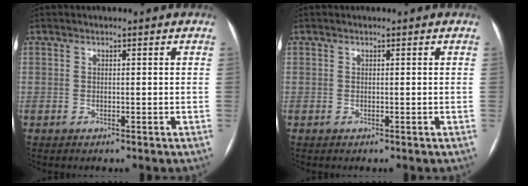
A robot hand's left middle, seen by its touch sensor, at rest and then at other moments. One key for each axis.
{"total": 0.0}